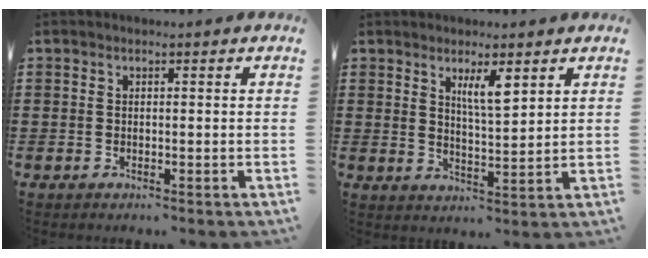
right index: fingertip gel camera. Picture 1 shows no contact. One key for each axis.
{"total": 4.3, "fx": 2.6, "fy": 0.8, "fz": 3.3, "tx": -0.062, "ty": 0.001, "tz": 0.042}